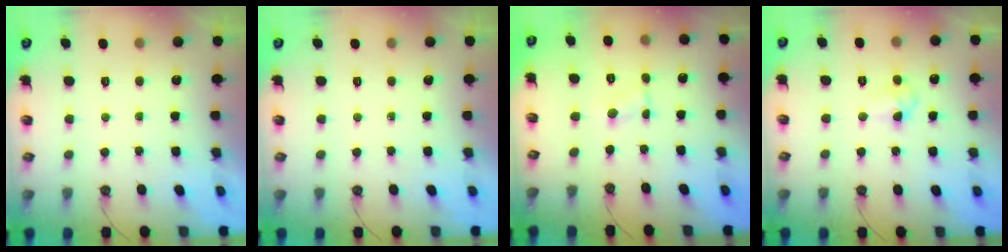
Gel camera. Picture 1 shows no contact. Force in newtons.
{"total": 0.0}
{"total": 0.7, "press": 0.7, "slide": 0.1}
{"total": 6.2, "press": 5.0, "slide": 3.7}